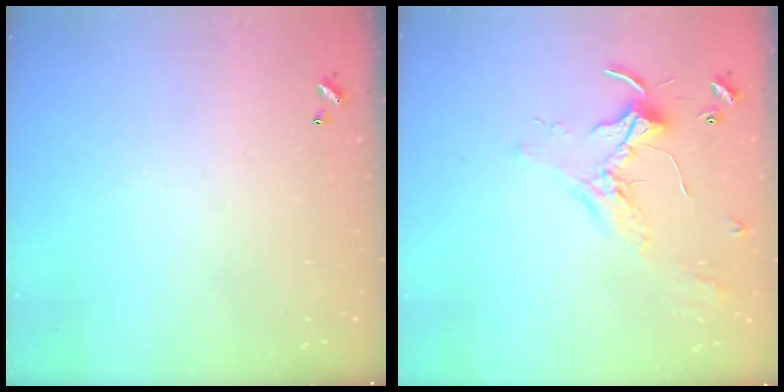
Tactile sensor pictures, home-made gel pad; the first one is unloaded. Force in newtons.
{"total": 2.1, "press": 2.1, "slide": 0.4}